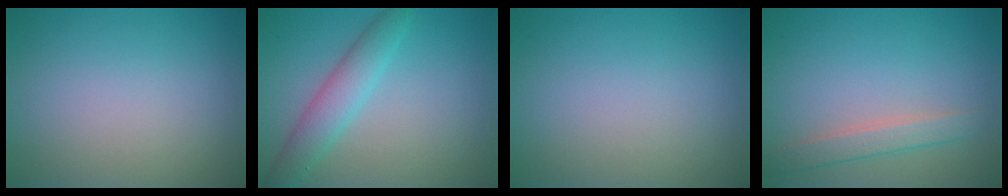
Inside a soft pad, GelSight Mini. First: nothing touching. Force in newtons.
{"total": 3.6, "press": 3.6, "slide": 0.1}
{"total": 0.0}
{"total": 2.2, "press": 2.2, "slide": 0.2}